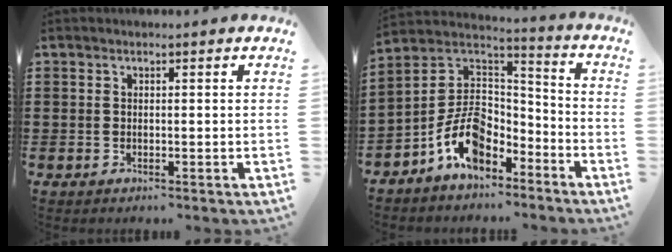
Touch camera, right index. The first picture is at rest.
{"total": 10.0, "force": [-5.3, 6.0, 6.1], "torque": [-0.146, 0.007, -0.105]}